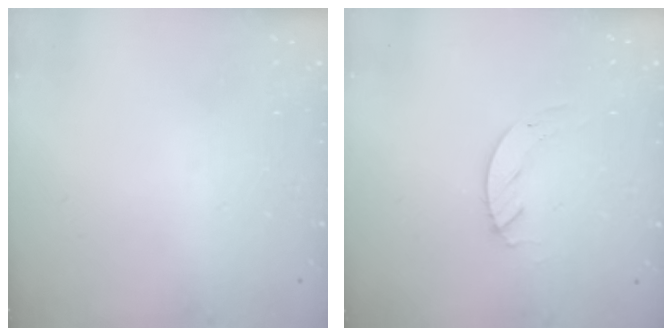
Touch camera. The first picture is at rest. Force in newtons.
{"total": 2.4, "press": 2.4, "slide": 0.2}